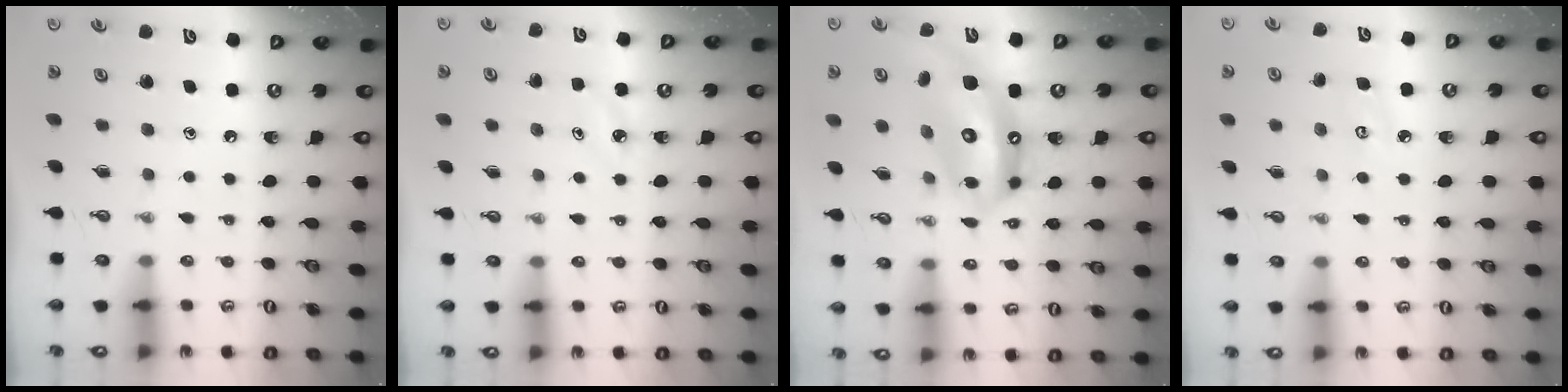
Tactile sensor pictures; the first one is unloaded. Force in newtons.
{"total": 4.2, "press": 4.2, "slide": 0.4}
{"total": 17.3, "press": 17.2, "slide": 2.0}
{"total": 4.7, "press": 4.7, "slide": 0.3}